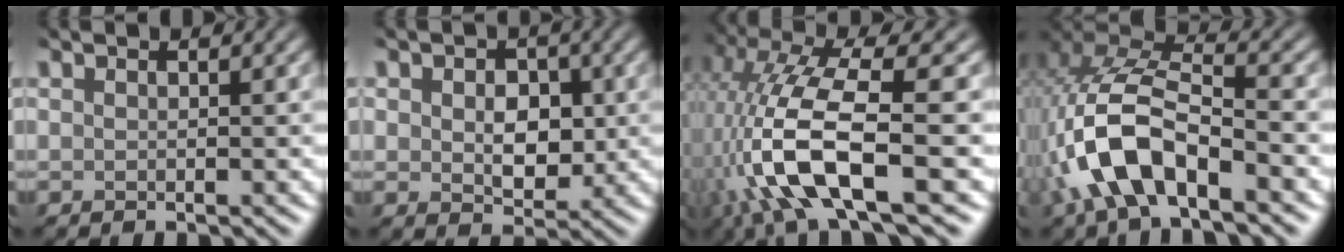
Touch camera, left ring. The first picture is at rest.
{"total": 2.8, "force": [-1.4, 2.0, 1.3], "torque": [-0.046, -0.027, 0.008]}
{"total": 9.3, "force": [-5.3, 2.1, 7.3], "torque": [-0.179, -0.013, -0.067]}
{"total": 8.1, "force": [-5.7, 2.7, 5.1], "torque": [-0.155, -0.010, -0.082]}